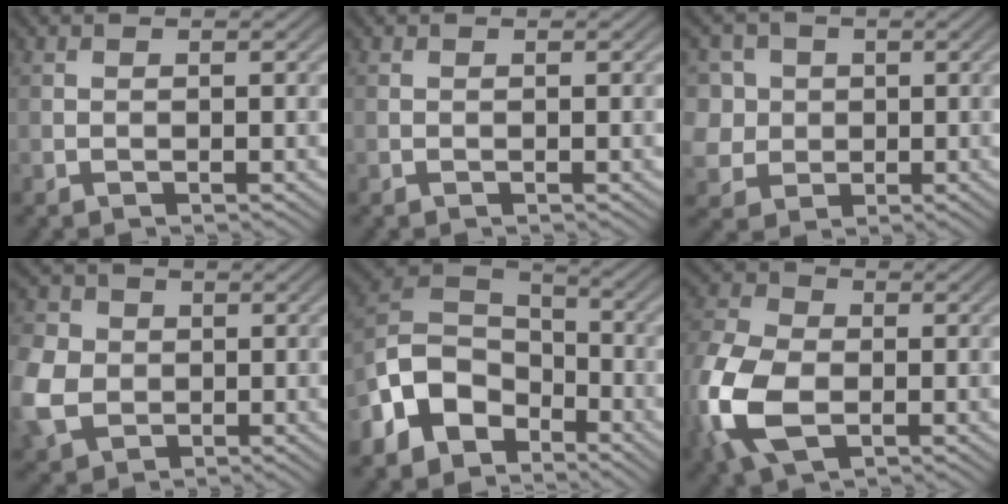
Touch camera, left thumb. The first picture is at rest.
{"total": 0.0}
{"total": 7.1, "force": [1.8, 6.5, 2.4], "torque": [-0.086, 0.007, 0.026]}
{"total": 8.2, "force": [-0.8, 6.9, 4.4], "torque": [-0.148, -0.012, -0.019]}
{"total": 9.9, "force": [-5.1, 6.7, 5.1], "torque": [-0.118, -0.004, -0.120]}
{"total": 12.8, "force": [-3.3, 8.2, 9.2], "torque": [-0.265, -0.023, -0.074]}